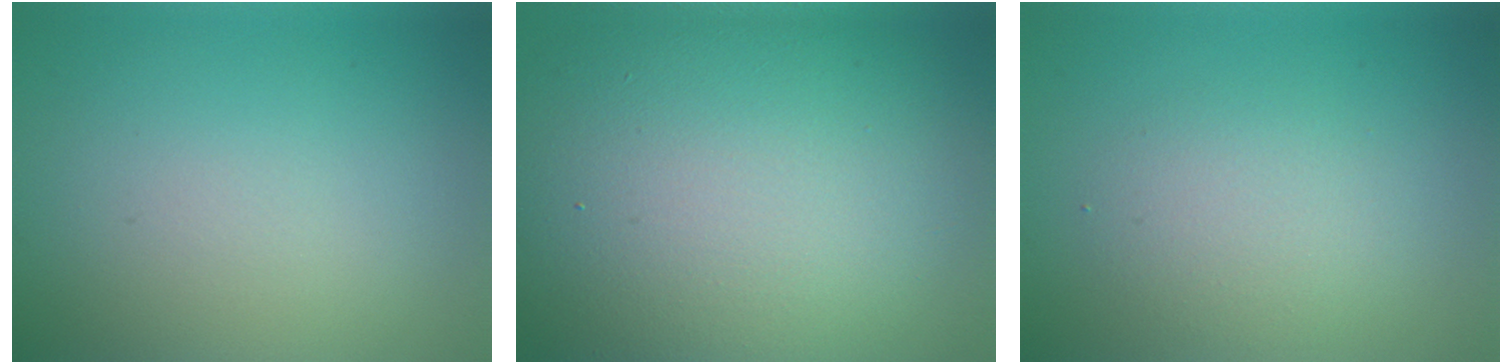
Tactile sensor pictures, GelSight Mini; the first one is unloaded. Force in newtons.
{"total": 16.3, "press": 16.3, "slide": 1.1}
{"total": 2.5, "press": 2.5, "slide": 0.1}